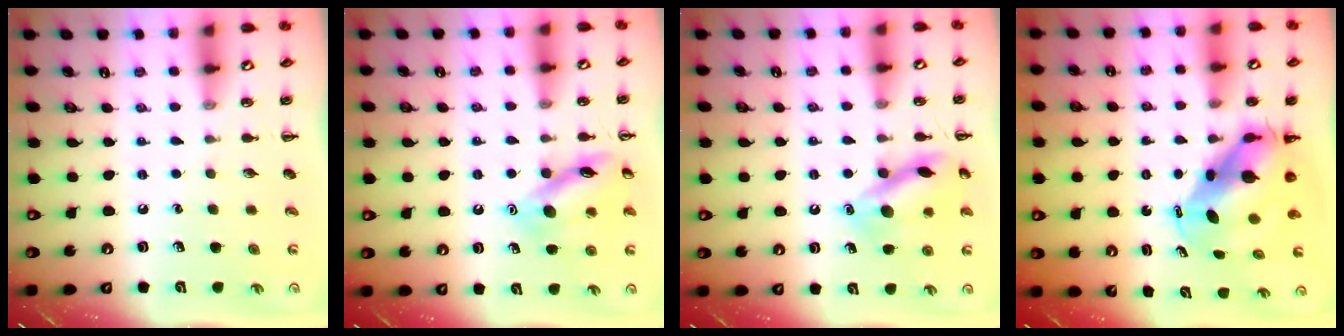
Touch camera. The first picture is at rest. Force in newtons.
{"total": 13.4, "press": 13.4, "slide": 1.1}
{"total": 14.4, "press": 14.3, "slide": 1.4}
{"total": 7.8, "press": 7.5, "slide": 2.2}